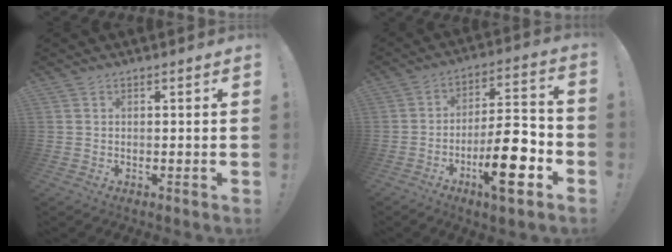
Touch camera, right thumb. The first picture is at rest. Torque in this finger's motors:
{"motor_torque": [2.46, 1.31, 1.40, -1.30, 0.24]}